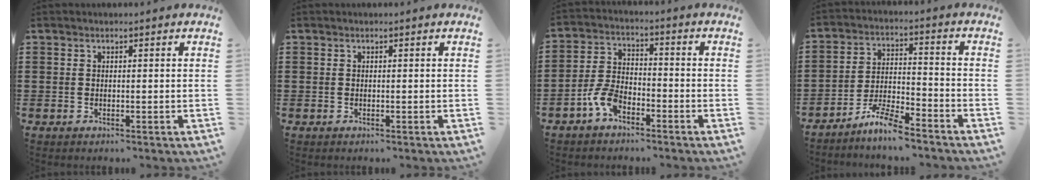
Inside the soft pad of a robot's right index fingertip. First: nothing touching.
{"total": 0.0}
{"total": 5.8, "force": [-3.5, 2.9, 3.6], "torque": [-0.097, 0.003, -0.073]}
{"total": 6.5, "force": [-5.8, 0.4, 3.0], "torque": [-0.070, -0.004, -0.113]}